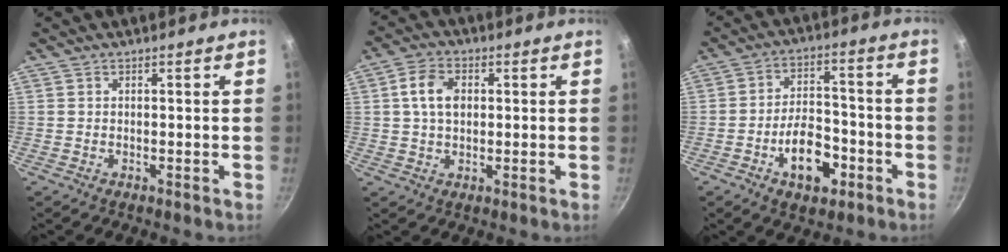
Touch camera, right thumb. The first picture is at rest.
{"total": 6.8, "force": [1.1, 4.7, 4.8], "torque": [-0.076, 0.009, 0.014]}
{"total": 11.0, "force": [-4.7, 6.3, 7.6], "torque": [-0.098, 0.034, -0.074]}